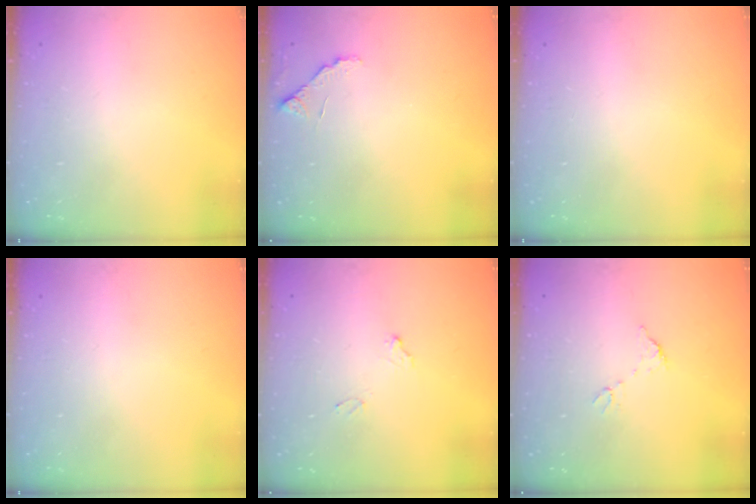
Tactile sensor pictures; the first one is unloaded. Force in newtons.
{"total": 5.9, "press": 5.9, "slide": 0.6}
{"total": 0.0}
{"total": 0.0}
{"total": 7.1, "press": 7.1, "slide": 0.3}
{"total": 5.8, "press": 5.8, "slide": 0.3}